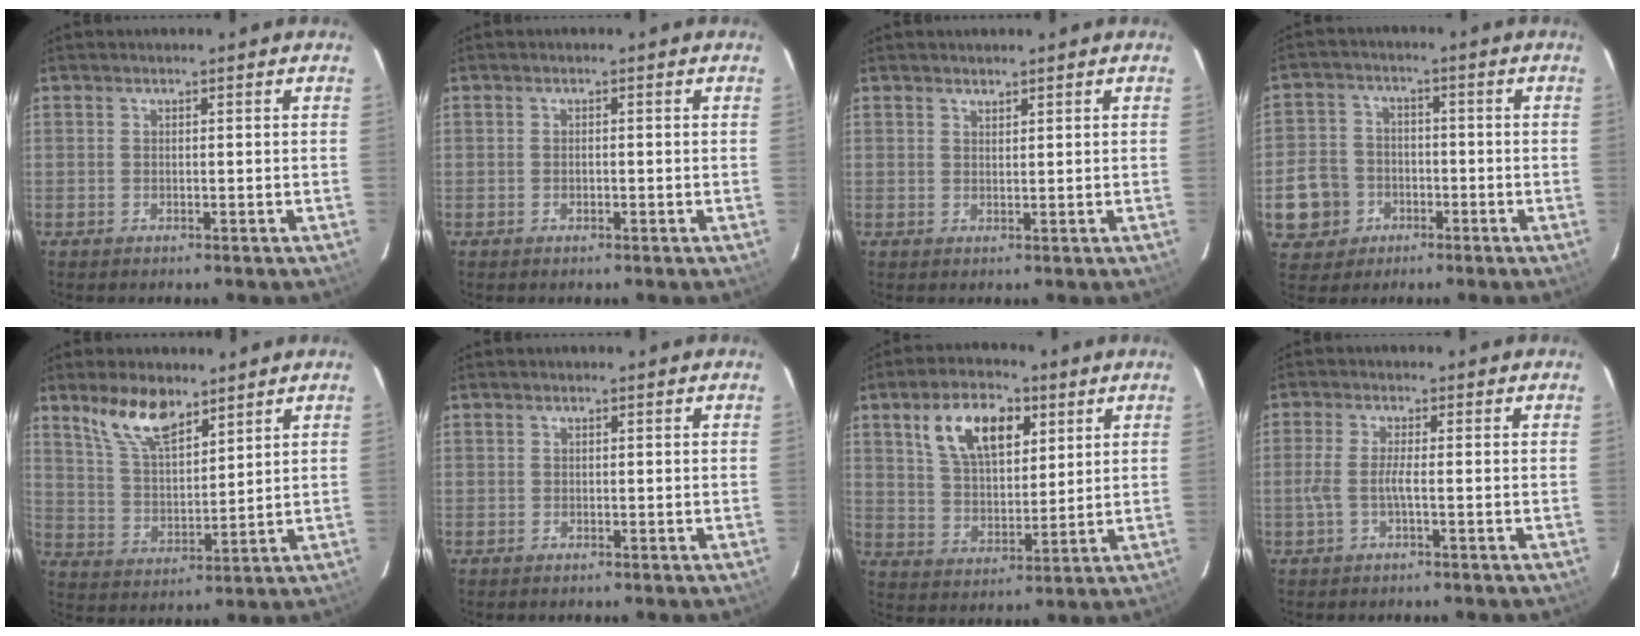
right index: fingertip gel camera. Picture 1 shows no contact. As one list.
[{"total": 0.6, "force": [-0.3, 0.4, 0.3], "torque": [-0.006, 0.001, -0.005]}, {"total": 1.1, "force": [1.0, 0.3, 0.2], "torque": [-0.004, 0.001, 0.019]}, {"total": 9.5, "force": [-3.0, 8.6, 2.8], "torque": [-0.091, 0.017, -0.043]}, {"total": 10.0, "force": [7.2, 3.7, 5.9], "torque": [-0.110, 0.009, 0.146]}, {"total": 0.6, "force": [0.0, 0.5, -0.1], "torque": [0.004, 0.003, 0.001]}, {"total": 12.9, "force": [6.0, 6.6, 9.2], "torque": [-0.165, 0.020, 0.112]}, {"total": 3.1, "force": [-1.0, -0.2, 2.9], "torque": [-0.067, -0.001, -0.019]}]